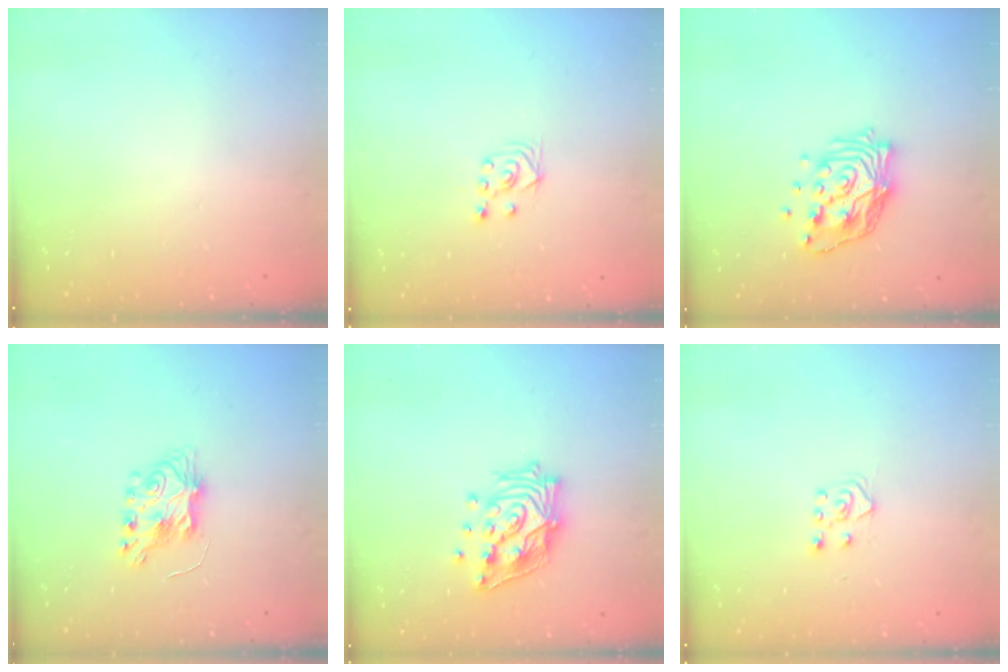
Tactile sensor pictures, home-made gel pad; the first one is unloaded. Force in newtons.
{"total": 2.8, "press": 2.6, "slide": 1.1}
{"total": 14.3, "press": 14.2, "slide": 1.4}
{"total": 6.9, "press": 6.9, "slide": 0.4}
{"total": 16.7, "press": 16.7, "slide": 1.2}
{"total": 4.8, "press": 4.7, "slide": 0.7}